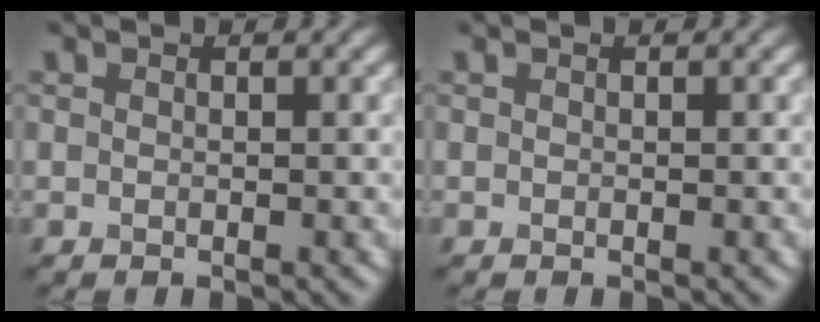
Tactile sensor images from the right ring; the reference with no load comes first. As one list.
[{"total": 0.0}]